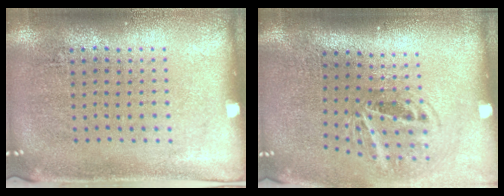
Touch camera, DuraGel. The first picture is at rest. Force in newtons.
{"total": 1.9, "press": 1.2, "slide": 1.5}